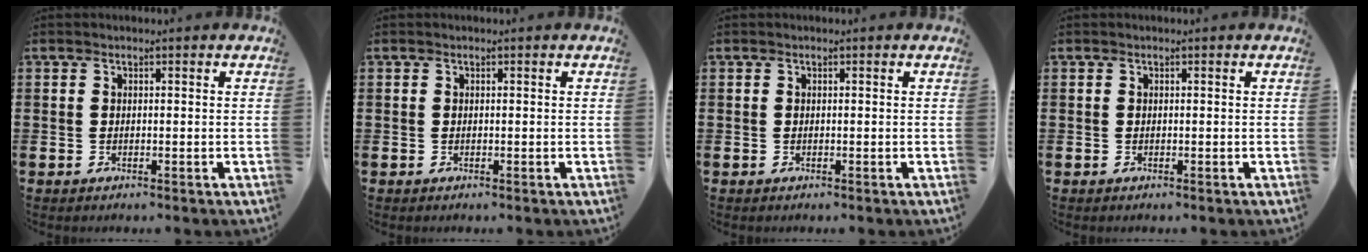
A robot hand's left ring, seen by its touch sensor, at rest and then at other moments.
{"total": 0.0}
{"total": 0.0}
{"total": 0.0}